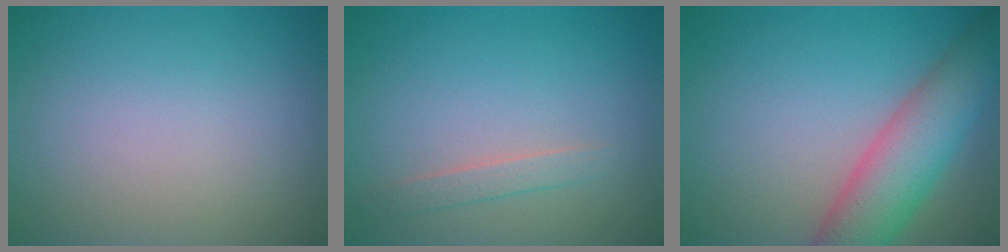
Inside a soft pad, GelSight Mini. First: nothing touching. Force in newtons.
{"total": 1.3, "press": 1.3, "slide": 0.1}
{"total": 7.1, "press": 7.0, "slide": 0.2}